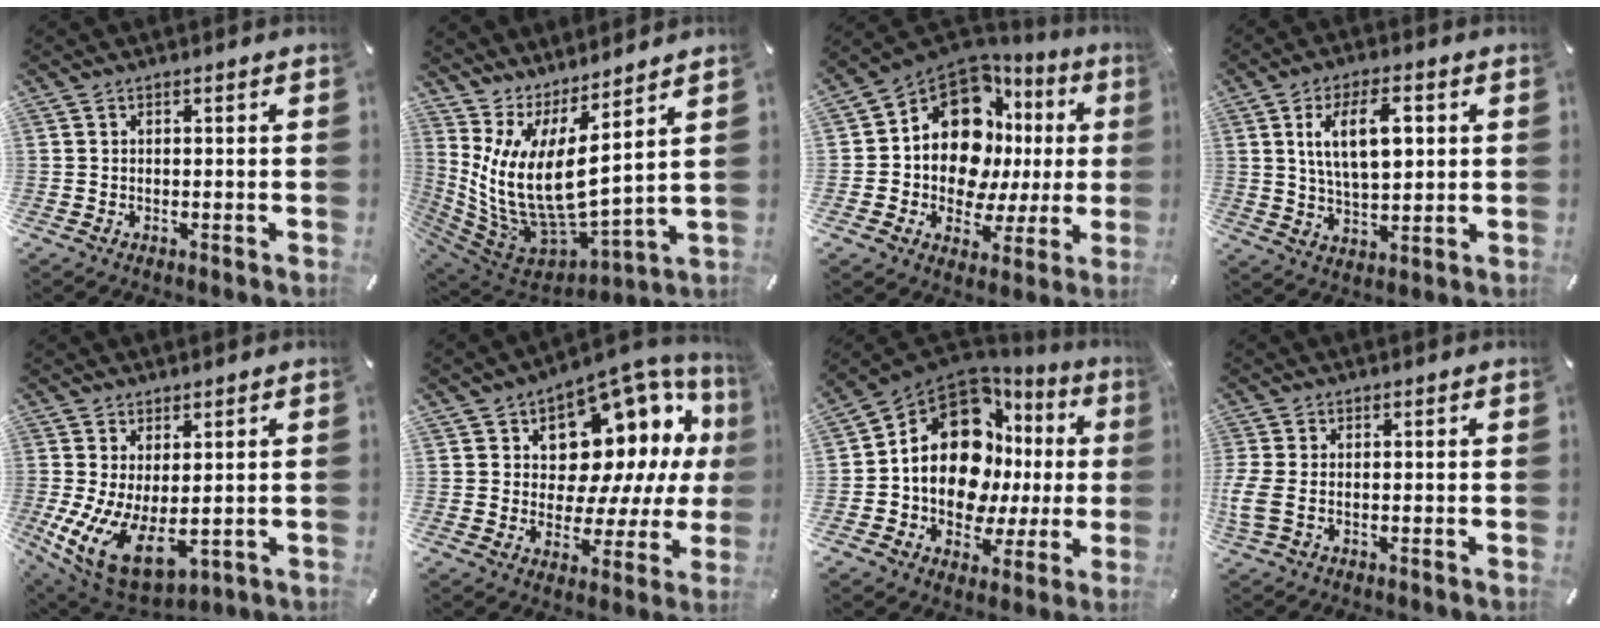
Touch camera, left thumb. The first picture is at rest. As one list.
[{"total": 12.8, "force": [3.1, 5.5, 11.1], "torque": [-0.265, -0.070, 0.054]}, {"total": 15.0, "force": [4.3, 10.9, 9.4], "torque": [-0.159, -0.047, 0.076]}, {"total": 11.8, "force": [3.2, 6.0, 9.6], "torque": [-0.174, -0.002, 0.048]}, {"total": 13.2, "force": [-1.7, 7.2, 10.9], "torque": [-0.201, -0.012, -0.010]}, {"total": 14.0, "force": [6.9, 9.4, 7.8], "torque": [-0.101, -0.070, 0.123]}, {"total": 16.4, "force": [3.8, 11.6, 11.0], "torque": [-0.188, -0.040, 0.061]}, {"total": 4.2, "force": [-0.6, 2.0, 3.7], "torque": [-0.088, -0.006, -0.012]}]